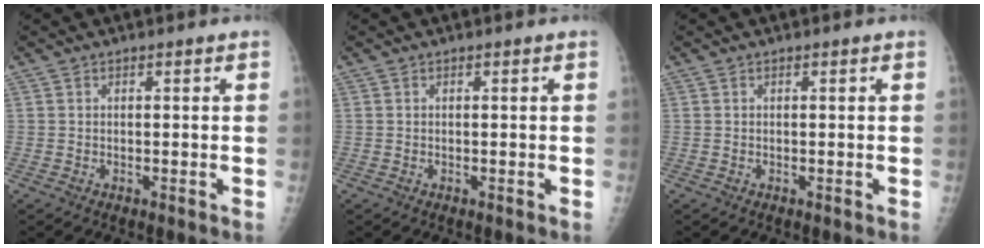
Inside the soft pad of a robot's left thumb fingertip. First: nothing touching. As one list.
[{"total": 0.0}, {"total": 0.0}]